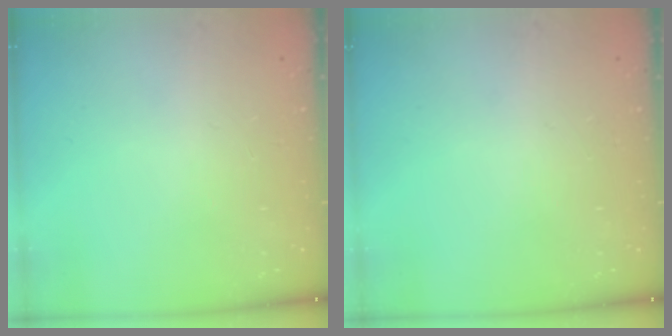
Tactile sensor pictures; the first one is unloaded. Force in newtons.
{"total": 0.0}